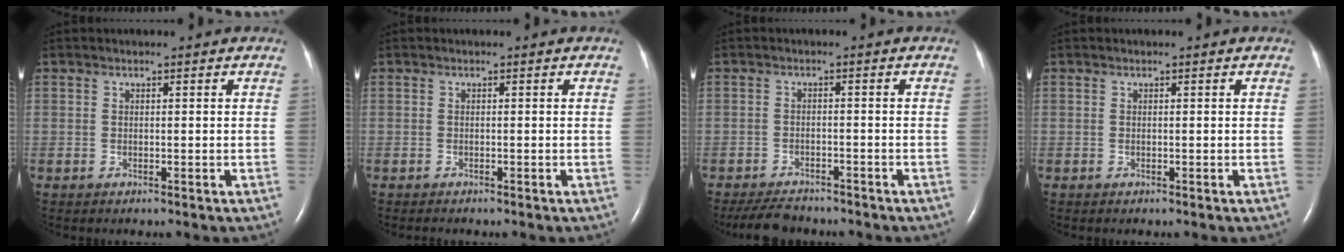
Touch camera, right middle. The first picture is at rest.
{"total": 0.5, "force": [-0.5, 0.1, 0.1], "torque": [-0.009, -0.002, -0.008]}
{"total": 5.9, "force": [-5.3, 1.7, 1.8], "torque": [-0.032, -0.013, -0.084]}
{"total": 0.0}